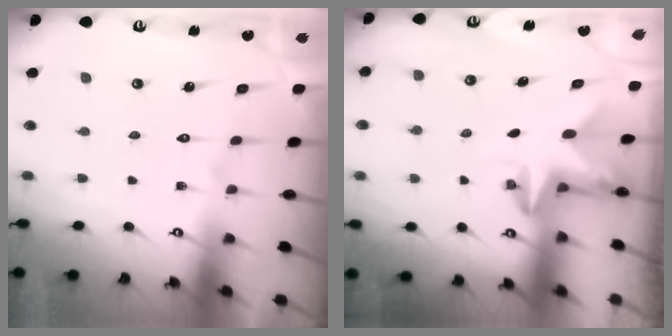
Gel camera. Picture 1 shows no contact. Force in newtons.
{"total": 2.5, "press": 2.5, "slide": 0.4}